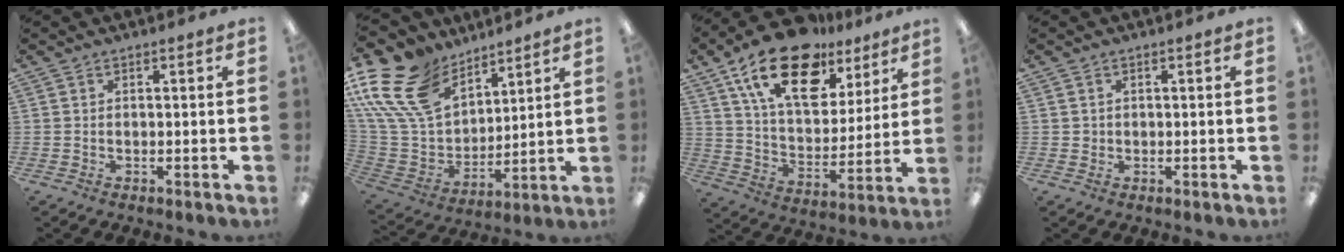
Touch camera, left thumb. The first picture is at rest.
{"total": 20.7, "force": [12.4, 13.0, 10.3], "torque": [-0.248, -0.064, 0.233]}
{"total": 21.3, "force": [13.2, 11.1, 12.6], "torque": [-0.212, -0.064, 0.232]}
{"total": 1.1, "force": [0.3, 1.0, 0.2], "torque": [-0.005, 0.006, 0.005]}